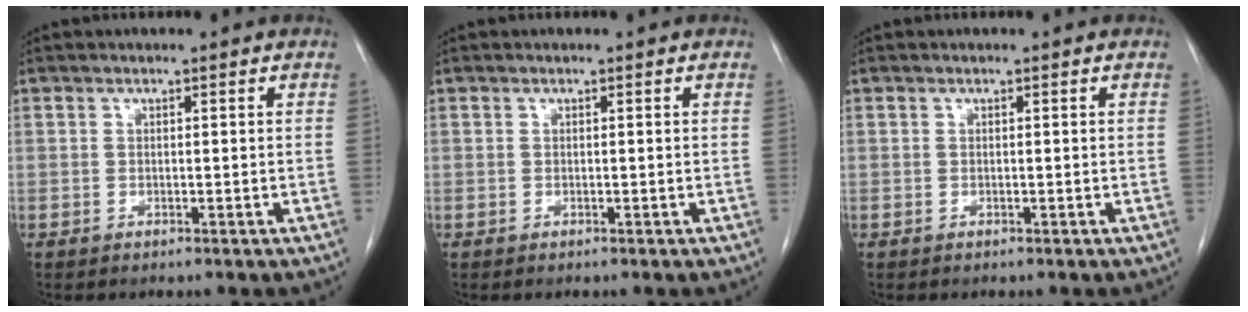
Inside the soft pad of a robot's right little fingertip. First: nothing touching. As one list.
[{"total": 0.0}, {"total": 0.0}]